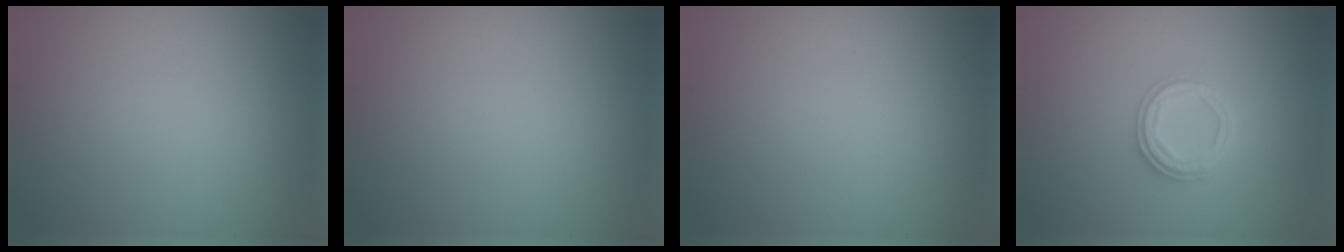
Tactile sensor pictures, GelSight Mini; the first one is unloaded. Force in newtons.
{"total": 0.0}
{"total": 0.0}
{"total": 2.5, "press": 2.4, "slide": 0.6}